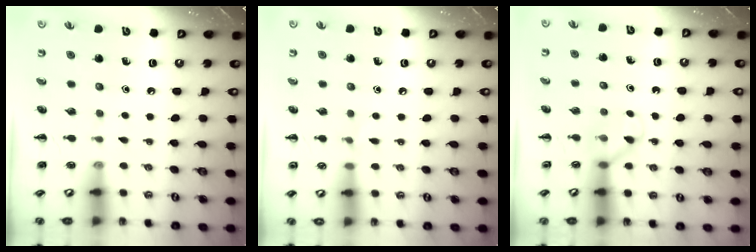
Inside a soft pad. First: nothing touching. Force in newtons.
{"total": 3.5, "press": 3.4, "slide": 1.1}
{"total": 5.0, "press": 4.7, "slide": 1.7}